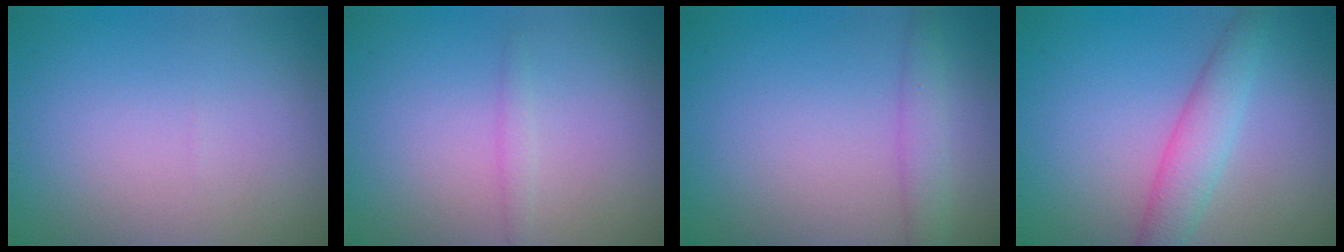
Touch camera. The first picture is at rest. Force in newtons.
{"total": 0.9, "press": 0.9, "slide": 0.0}
{"total": 2.0, "press": 2.0, "slide": 0.0}
{"total": 3.3, "press": 3.3, "slide": 0.1}